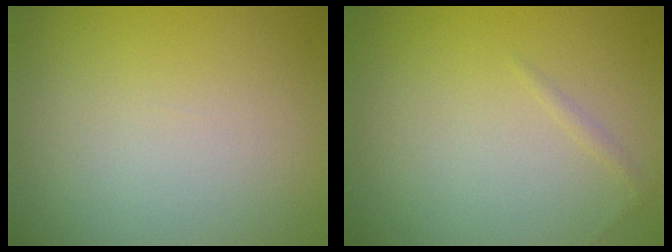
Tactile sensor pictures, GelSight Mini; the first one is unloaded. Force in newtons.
{"total": 0.5, "press": 0.5, "slide": 0.0}